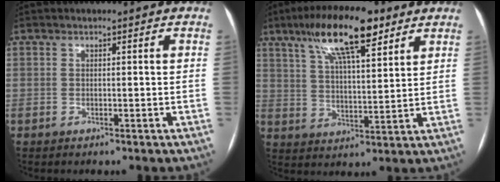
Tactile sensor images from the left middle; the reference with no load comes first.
{"total": 13.5, "force": [8.2, 3.1, 10.2], "torque": [-0.185, 0.019, 0.144]}